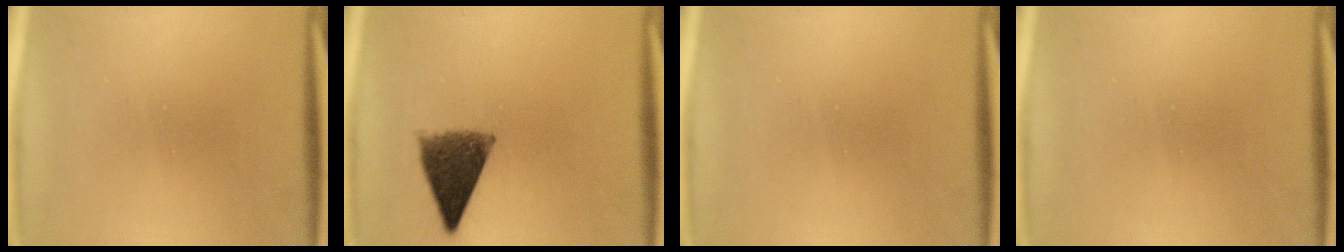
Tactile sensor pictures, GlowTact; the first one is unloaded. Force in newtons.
{"total": 8.5}
{"total": 0.0}
{"total": 0.0}